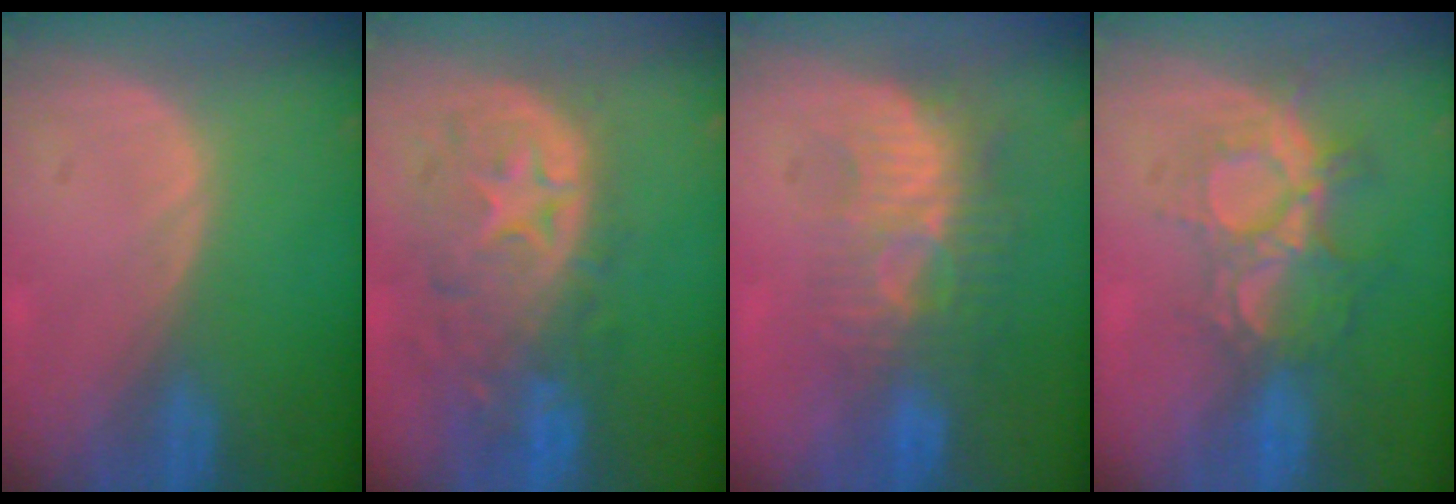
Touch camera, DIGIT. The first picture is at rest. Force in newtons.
{"total": 11.4, "press": 9.8, "slide": 5.7}
{"total": 9.4, "press": 8.4, "slide": 4.1}
{"total": 9.3, "press": 7.9, "slide": 4.9}